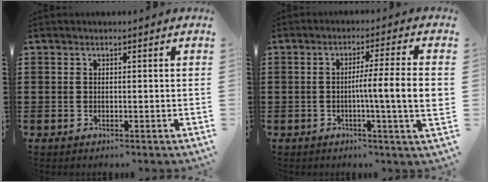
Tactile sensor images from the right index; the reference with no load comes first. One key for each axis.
{"total": 7.6, "fx": -0.7, "fy": -0.4, "fz": 7.6, "tx": -0.140, "ty": -0.010, "tz": -0.018}